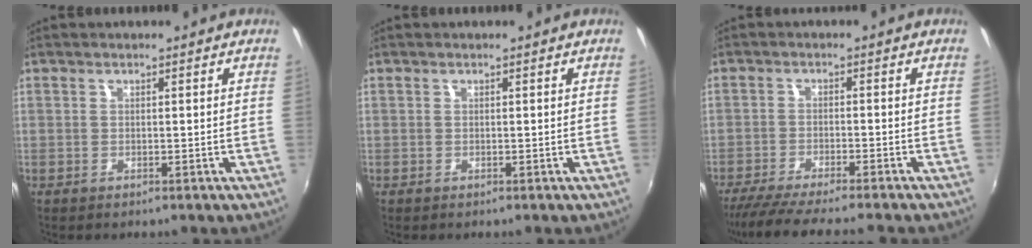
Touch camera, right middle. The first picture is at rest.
{"total": 0.0}
{"total": 10.5, "force": [-9.3, -0.3, 4.9], "torque": [-0.111, -0.025, -0.154]}